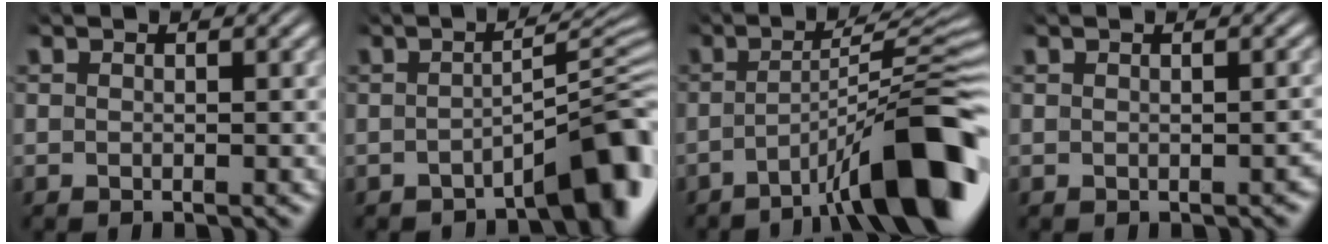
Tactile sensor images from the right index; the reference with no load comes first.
{"total": 6.8, "force": [-3.0, 1.6, 5.8], "torque": [-0.064, 0.006, -0.044]}
{"total": 9.2, "force": [-3.3, 2.1, 8.4], "torque": [-0.109, 0.006, -0.039]}
{"total": 0.6, "force": [-0.6, 0.1, 0.1], "torque": [-0.002, -0.001, -0.004]}